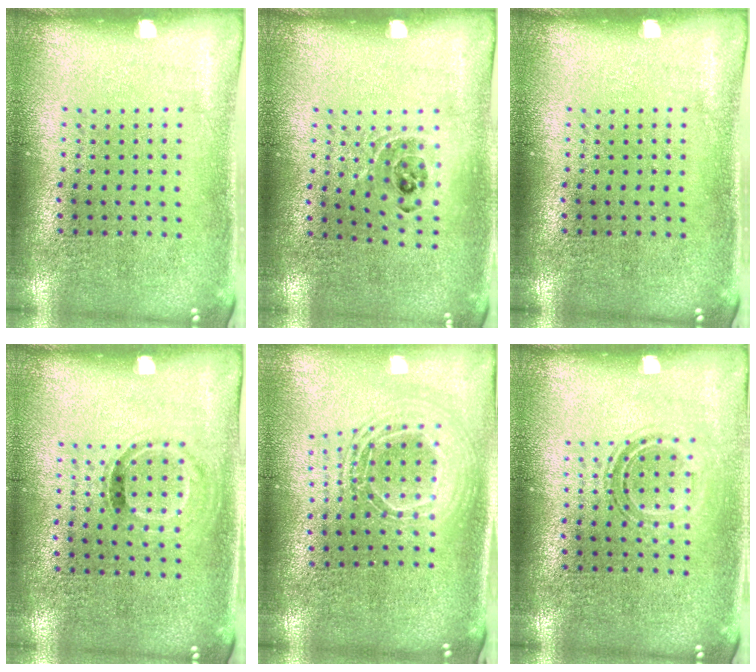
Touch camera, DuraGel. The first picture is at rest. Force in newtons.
{"total": 0.9, "press": 0.9, "slide": 0.1}
{"total": 0.0}
{"total": 0.8, "press": 0.7, "slide": 0.4}
{"total": 2.0, "press": 1.6, "slide": 1.2}
{"total": 1.1, "press": 1.0, "slide": 0.5}